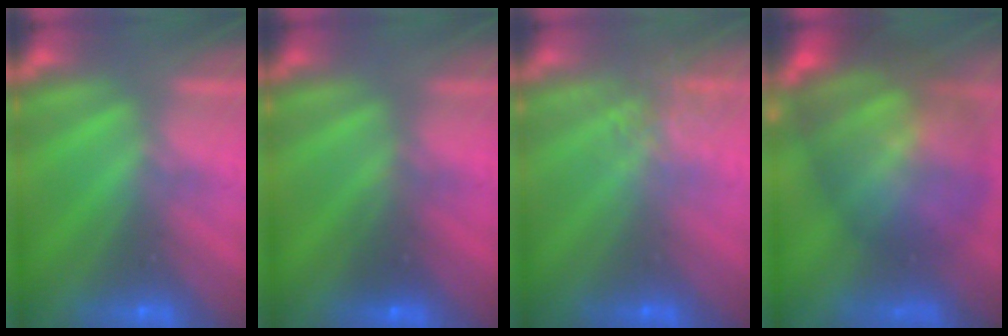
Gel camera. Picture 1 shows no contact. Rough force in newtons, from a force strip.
{"total": 2.6}
{"total": 2.7}
{"total": 10.2}